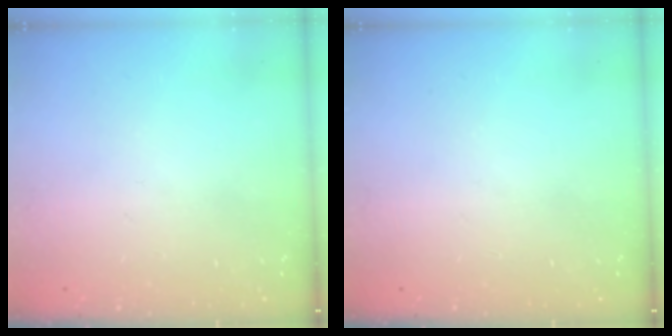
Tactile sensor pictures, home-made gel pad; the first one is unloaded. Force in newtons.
{"total": 0.0}